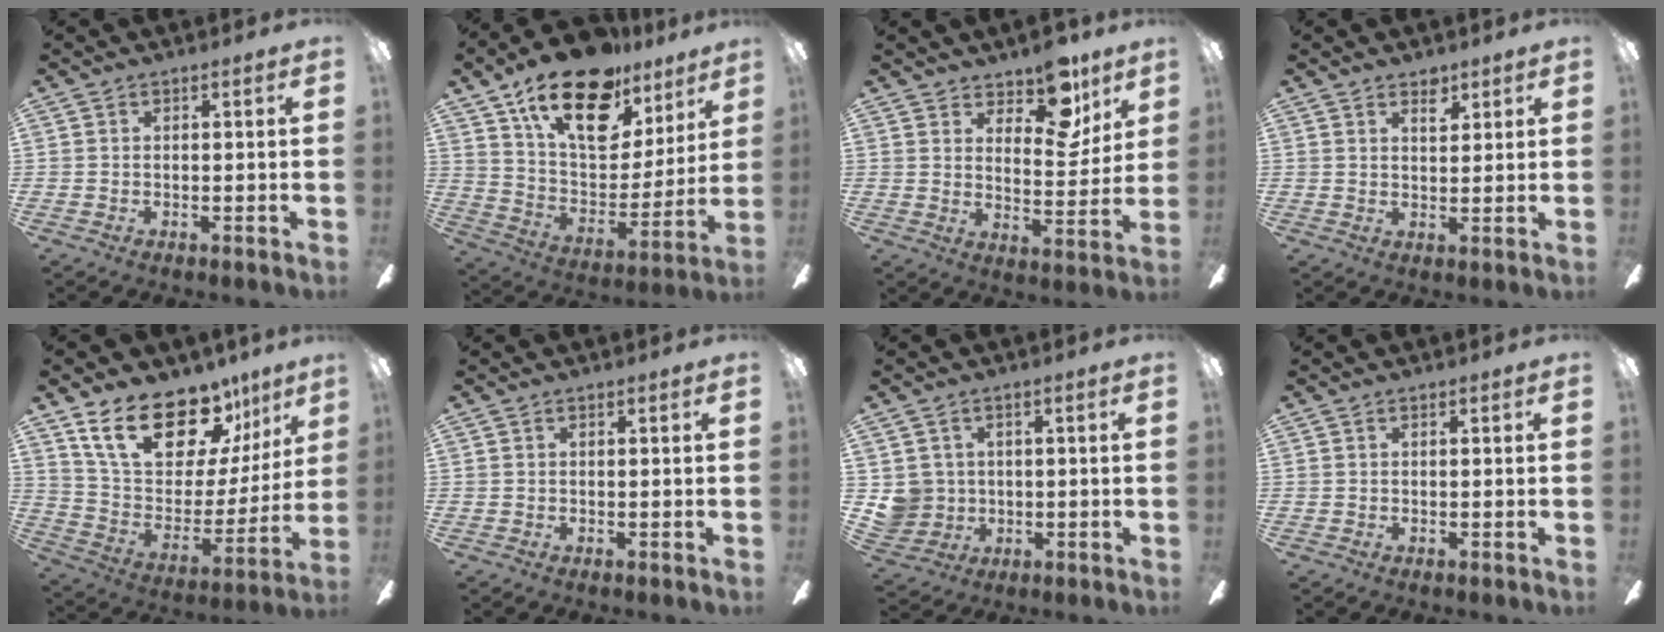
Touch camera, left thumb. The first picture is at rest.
{"total": 22.9, "force": [14.7, 11.3, 13.5], "torque": [-0.221, -0.079, 0.260]}
{"total": 13.4, "force": [9.6, 6.4, 6.7], "torque": [-0.082, -0.063, 0.170]}
{"total": 4.1, "force": [3.0, 2.0, 1.9], "torque": [-0.010, -0.014, 0.048]}
{"total": 21.4, "force": [15.0, 10.3, 11.2], "torque": [-0.192, -0.098, 0.270]}
{"total": 0.0}
{"total": 5.9, "force": [1.0, 5.8, 0.6], "torque": [-0.022, 0.002, 0.025]}
{"total": 0.0}